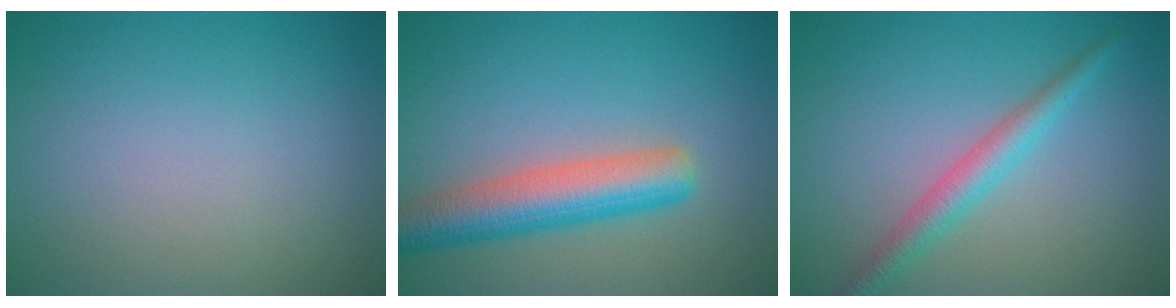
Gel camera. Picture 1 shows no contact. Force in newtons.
{"total": 6.0, "press": 6.0, "slide": 0.3}
{"total": 2.9, "press": 2.9, "slide": 0.0}